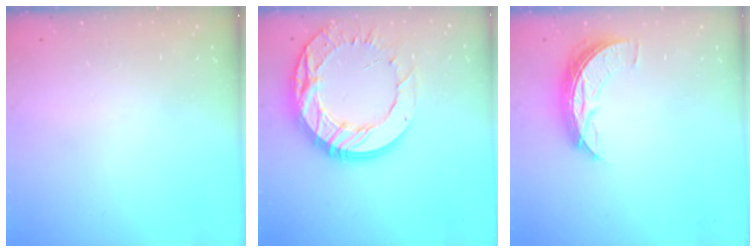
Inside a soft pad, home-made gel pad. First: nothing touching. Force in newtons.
{"total": 21.8, "press": 21.7, "slide": 1.9}
{"total": 7.9, "press": 7.9, "slide": 0.4}